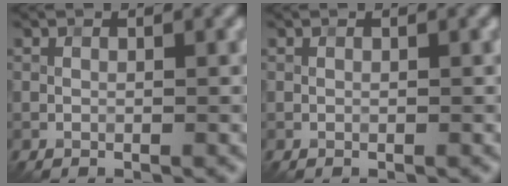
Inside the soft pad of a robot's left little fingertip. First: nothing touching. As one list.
[{"total": 0.0}]